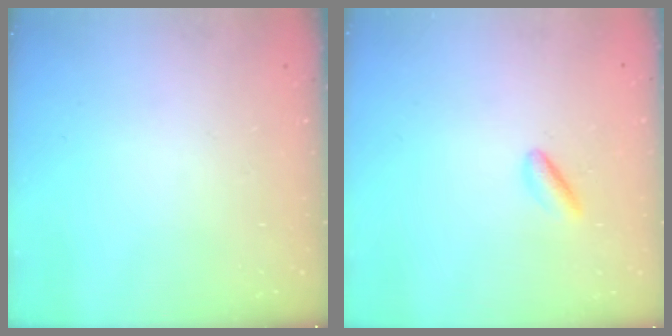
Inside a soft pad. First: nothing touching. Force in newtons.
{"total": 3.8, "press": 3.6, "slide": 1.2}